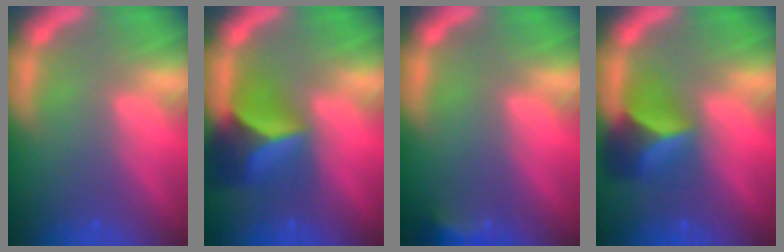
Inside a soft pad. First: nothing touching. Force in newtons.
{"total": 6.4}
{"total": 3.0}
{"total": 4.9}